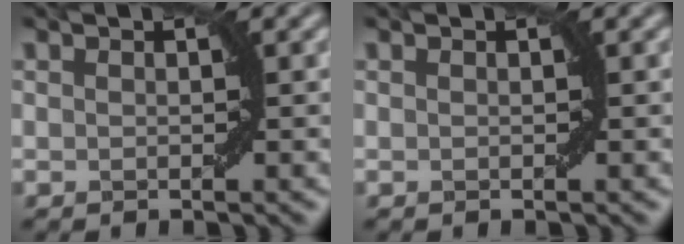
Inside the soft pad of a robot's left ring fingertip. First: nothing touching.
{"total": 0.0}